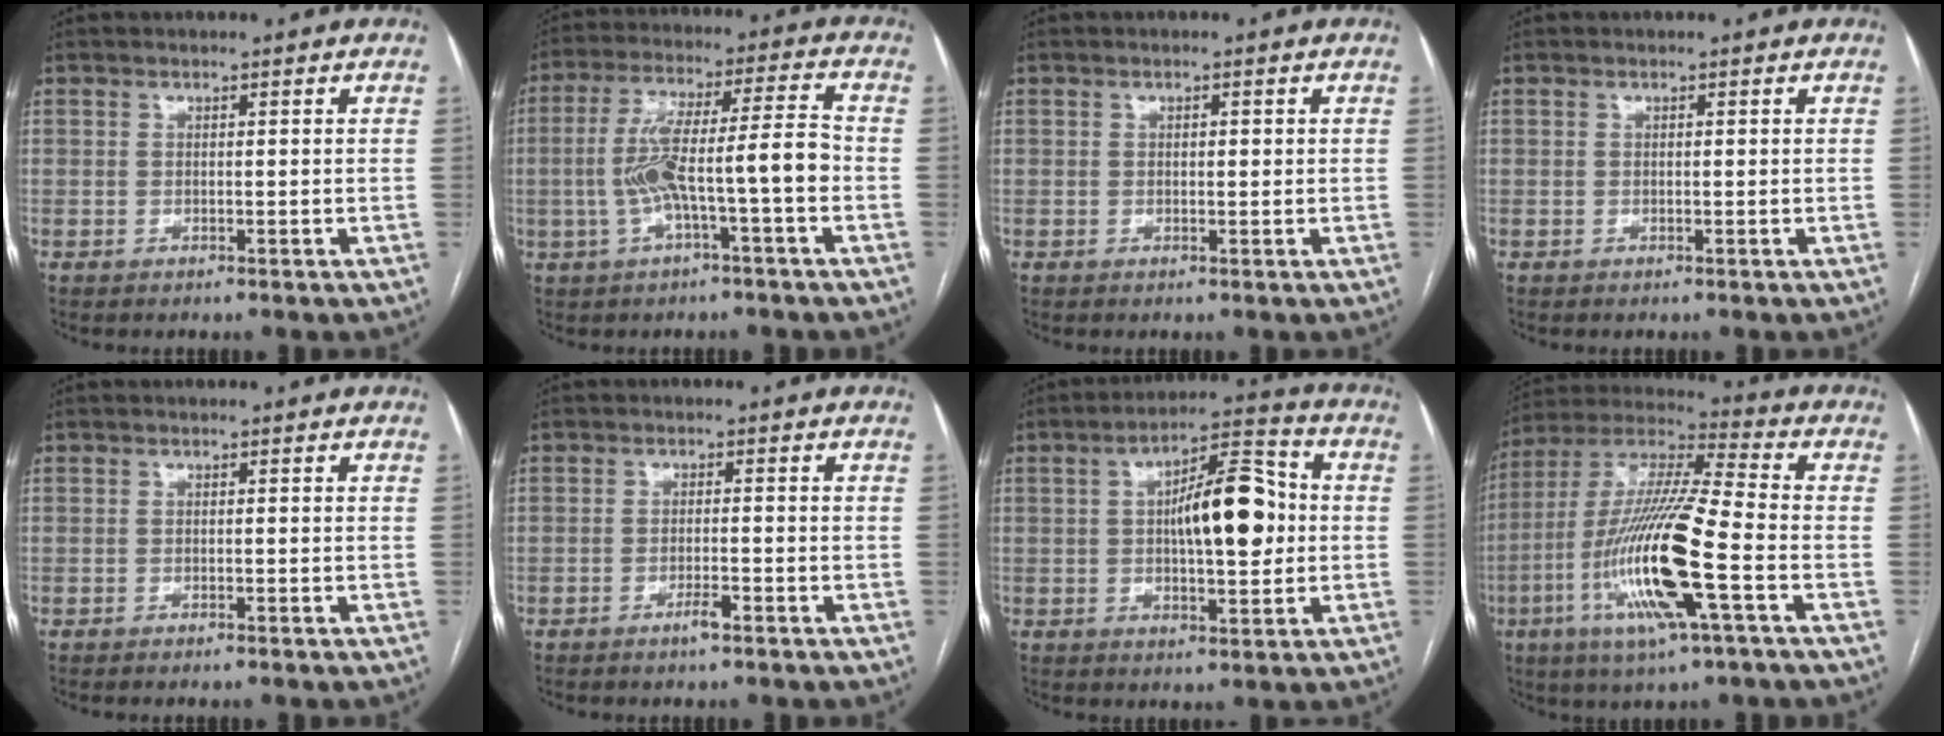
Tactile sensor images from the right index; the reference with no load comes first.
{"total": 11.3, "force": [-2.4, 0.8, 11.0], "torque": [-0.206, 0.033, -0.041]}
{"total": 1.0, "force": [0.2, 0.4, 0.9], "torque": [-0.014, 0.001, 0.004]}
{"total": 0.0}
{"total": 0.6, "force": [-0.4, -0.2, 0.3], "torque": [-0.005, 0.001, -0.009]}
{"total": 2.2, "force": [-1.4, 0.2, 1.6], "torque": [-0.029, 0.000, -0.024]}
{"total": 12.4, "force": [0.7, 3.8, 11.8], "torque": [-0.189, 0.027, 0.013]}
{"total": 19.1, "force": [-5.9, 1.3, 18.1], "torque": [-0.377, -0.016, -0.114]}